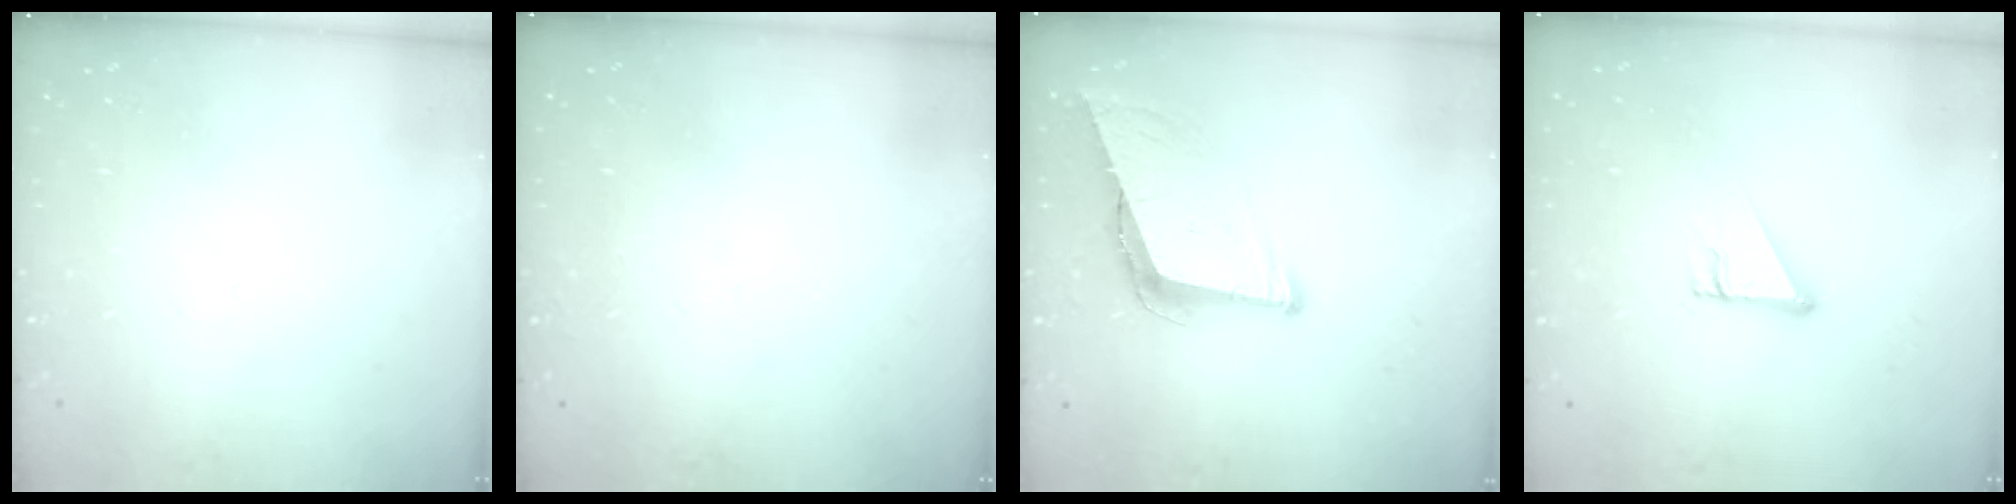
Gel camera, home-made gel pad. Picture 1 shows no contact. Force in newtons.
{"total": 1.6, "press": 1.6, "slide": 0.0}
{"total": 9.3, "press": 8.9, "slide": 2.7}
{"total": 4.3, "press": 4.3, "slide": 0.4}